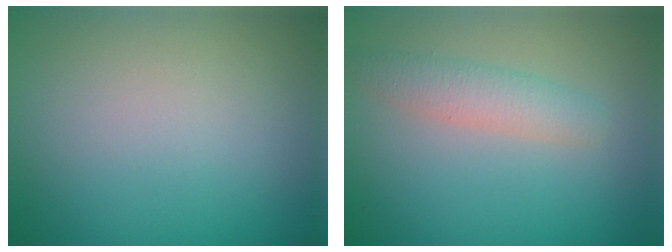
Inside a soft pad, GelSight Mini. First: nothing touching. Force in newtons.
{"total": 2.5, "press": 2.5, "slide": 0.1}